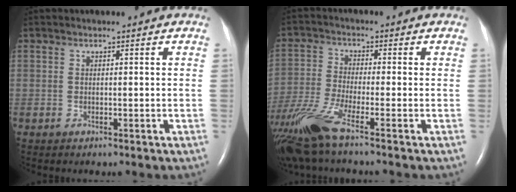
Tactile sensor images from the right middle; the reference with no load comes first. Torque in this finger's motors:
{"motor_torque": [1.11, -1.02, 0.17, 0.13]}